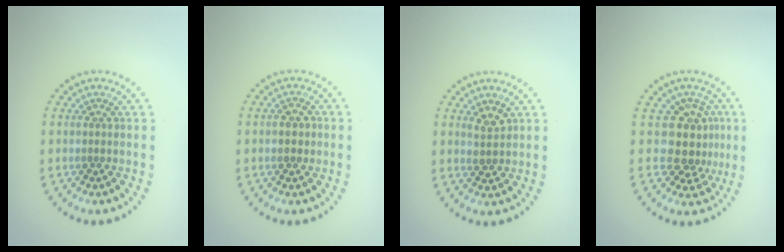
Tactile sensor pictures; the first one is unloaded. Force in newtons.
{"total": 1.3, "press": 1.3, "slide": 0.3}
{"total": 1.5, "press": 1.4, "slide": 0.7}
{"total": 3.9, "press": 2.9, "slide": 2.6}